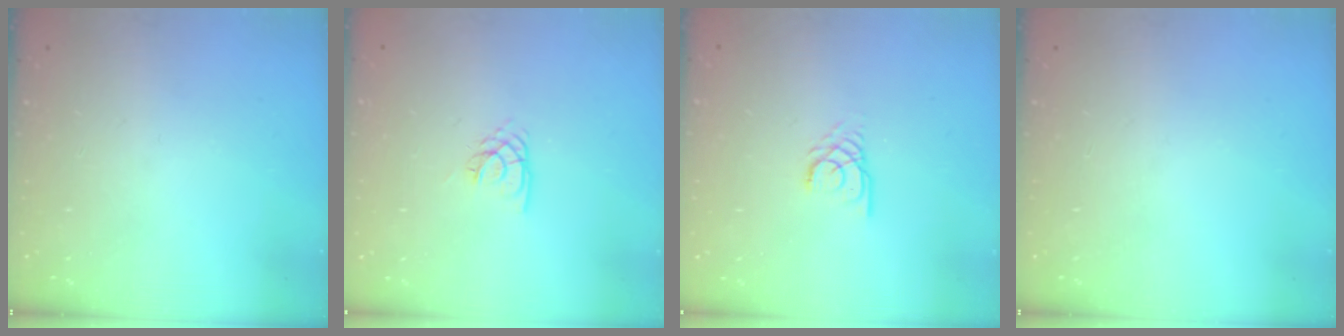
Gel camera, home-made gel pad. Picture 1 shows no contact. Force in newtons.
{"total": 2.1, "press": 2.1, "slide": 0.4}
{"total": 2.2, "press": 2.2, "slide": 0.2}
{"total": 0.0}